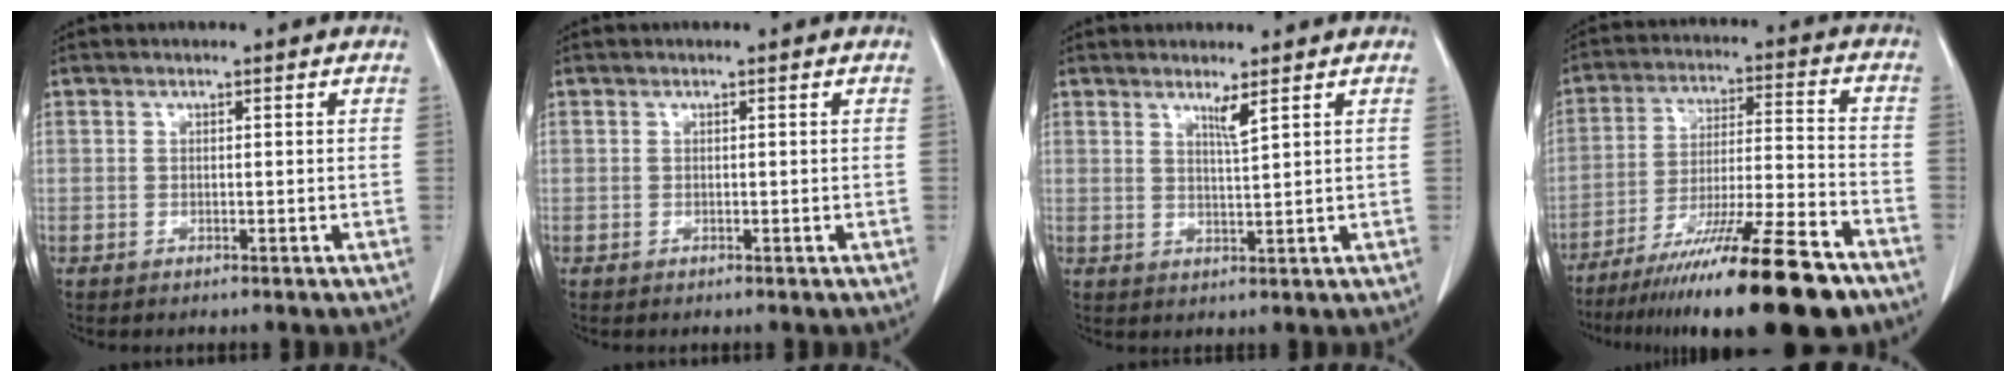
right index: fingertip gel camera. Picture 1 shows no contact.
{"total": 0.0}
{"total": 2.2, "force": [1.5, -0.5, 1.6], "torque": [-0.028, -0.014, 0.029]}
{"total": 20.4, "force": [-14.8, 0.8, 14.1], "torque": [-0.198, -0.025, -0.246]}